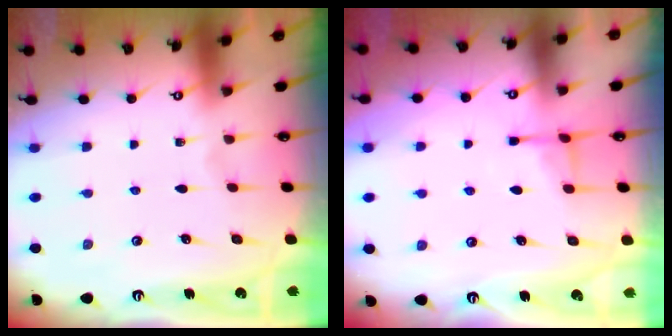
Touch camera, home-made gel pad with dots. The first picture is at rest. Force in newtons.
{"total": 3.8, "press": 3.7, "slide": 0.7}